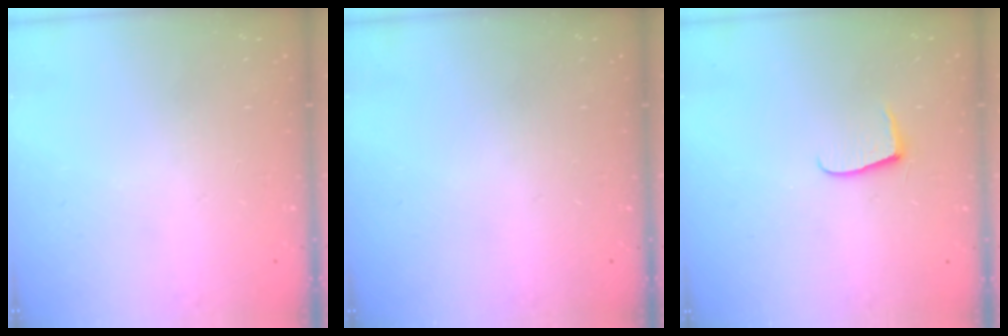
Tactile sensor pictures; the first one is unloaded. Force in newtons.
{"total": 0.0}
{"total": 6.8, "press": 6.8, "slide": 0.6}